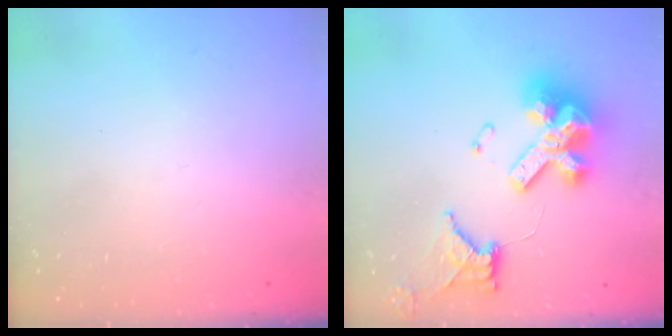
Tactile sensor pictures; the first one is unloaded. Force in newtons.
{"total": 16.7, "press": 16.6, "slide": 1.9}